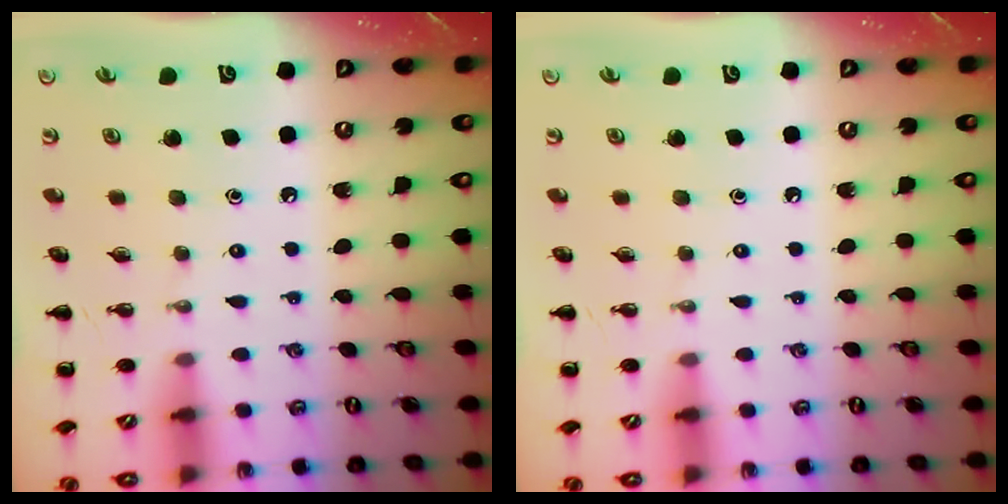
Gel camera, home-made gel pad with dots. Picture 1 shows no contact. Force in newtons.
{"total": 0.0}